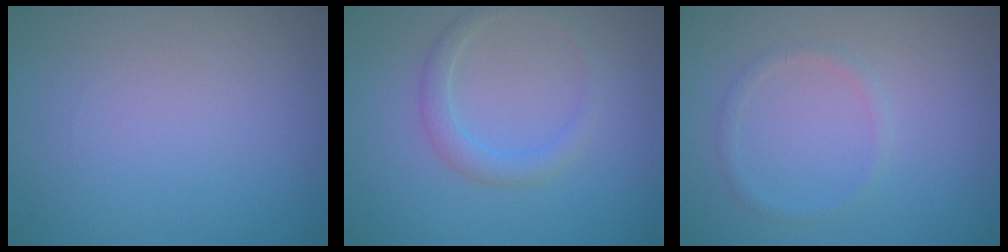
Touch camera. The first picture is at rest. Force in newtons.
{"total": 1.8, "press": 1.8, "slide": 0.2}
{"total": 1.0, "press": 1.0, "slide": 0.0}